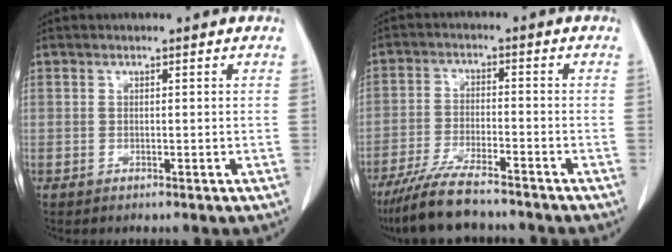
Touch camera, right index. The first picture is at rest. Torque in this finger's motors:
{"motor_torque": [0.71, -0.66, 0.26, 0.09]}